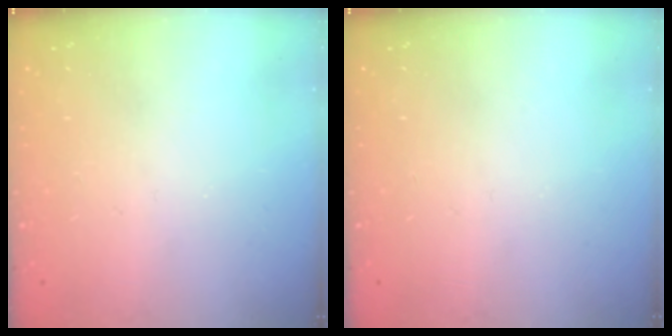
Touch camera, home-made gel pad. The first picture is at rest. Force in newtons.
{"total": 0.0}